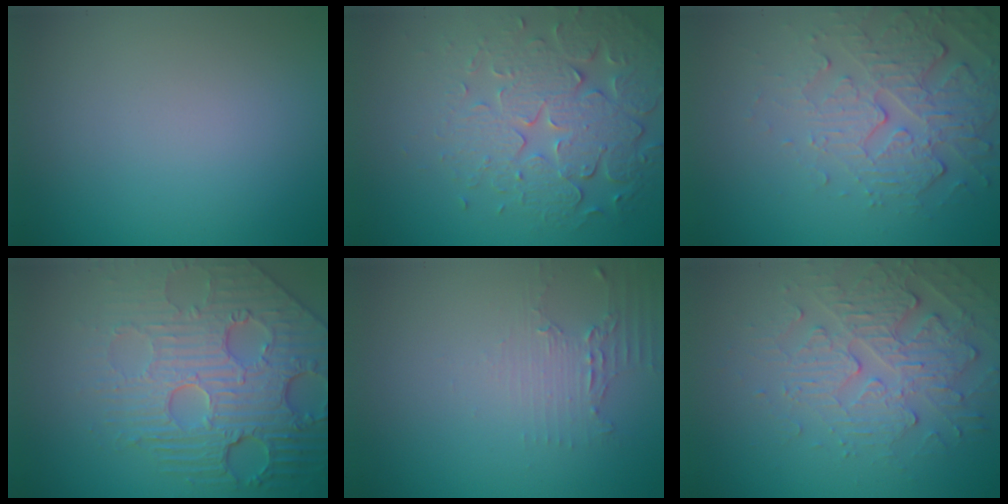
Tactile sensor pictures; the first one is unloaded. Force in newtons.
{"total": 6.5, "press": 5.0, "slide": 4.2}
{"total": 5.4, "press": 3.6, "slide": 4.0}
{"total": 8.2, "press": 5.9, "slide": 5.7}
{"total": 2.2, "press": 1.5, "slide": 1.5}
{"total": 4.0, "press": 3.6, "slide": 1.8}